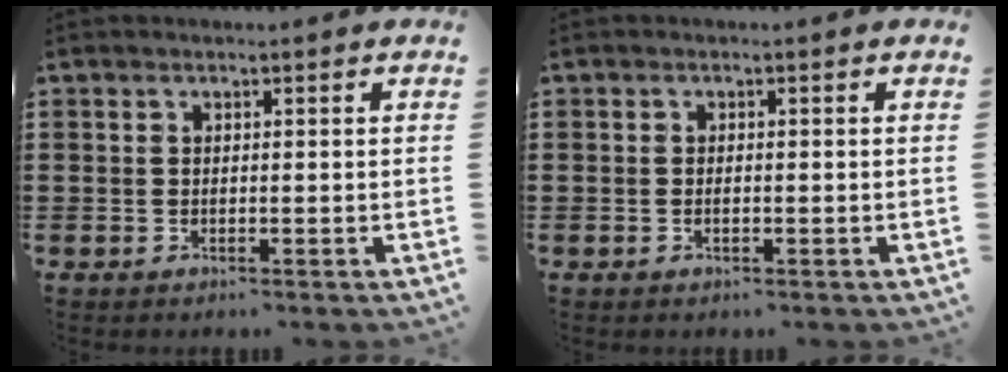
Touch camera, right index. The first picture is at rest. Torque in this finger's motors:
{"motor_torque": [-0.41, 0.91, -0.01, -0.01]}